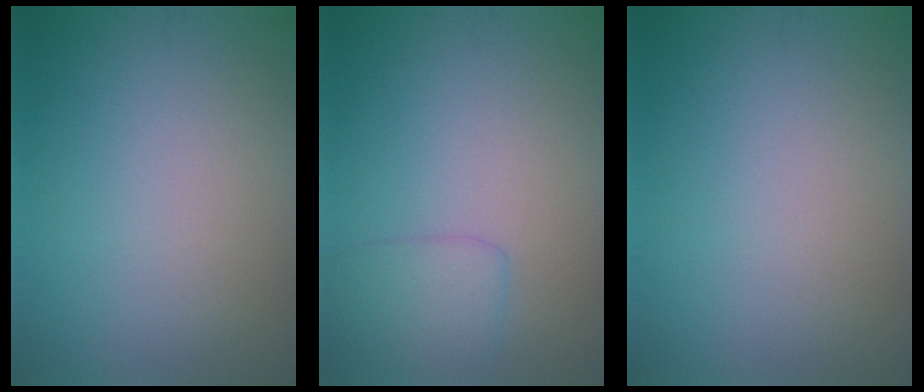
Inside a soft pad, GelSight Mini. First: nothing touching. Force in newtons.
{"total": 2.3, "press": 2.3, "slide": 0.1}
{"total": 0.0}